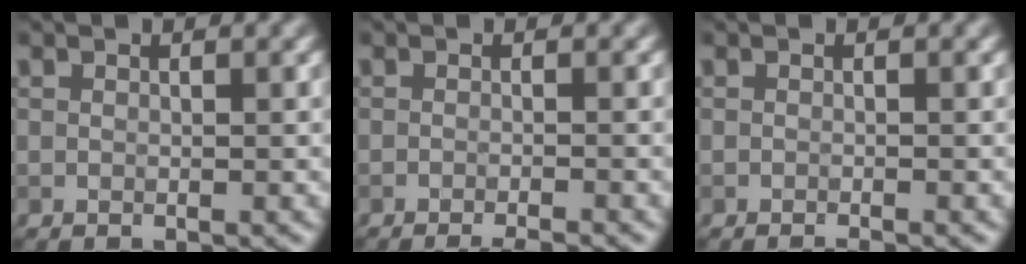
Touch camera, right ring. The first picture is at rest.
{"total": 2.8, "force": [-2.2, 0.3, 1.8], "torque": [-0.023, -0.001, -0.039]}
{"total": 0.8, "force": [-0.6, 0.1, 0.6], "torque": [-0.004, -0.002, -0.013]}